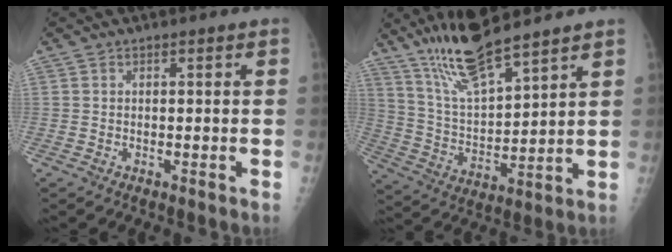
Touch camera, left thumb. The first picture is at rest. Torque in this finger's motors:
{"motor_torque": [1.06, -0.98, 0.72, -0.56, 0.10]}